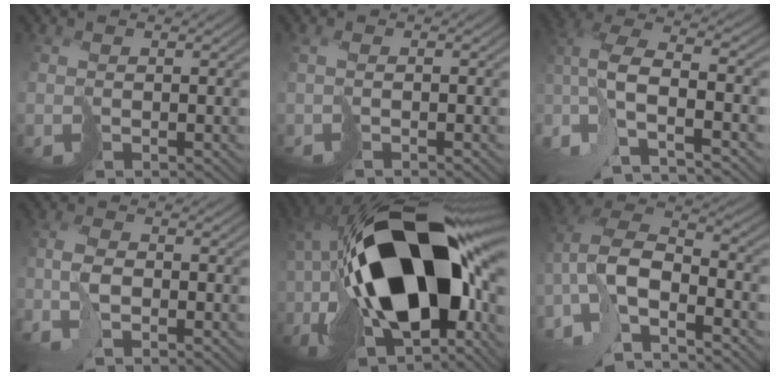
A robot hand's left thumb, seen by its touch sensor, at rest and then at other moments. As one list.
[{"total": 1.1, "force": [-0.7, -0.3, 0.8], "torque": [-0.019, 0.002, -0.014]}, {"total": 11.4, "force": [-5.6, 3.8, 9.1], "torque": [-0.216, -0.001, -0.100]}, {"total": 3.8, "force": [-2.1, 1.2, 2.9], "torque": [-0.058, 0.006, -0.054]}, {"total": 22.3, "force": [0.6, 12.5, 18.4], "torque": [-0.397, -0.037, 0.030]}, {"total": 12.2, "force": [-6.5, 5.2, 8.9], "torque": [-0.199, -0.007, -0.129]}]